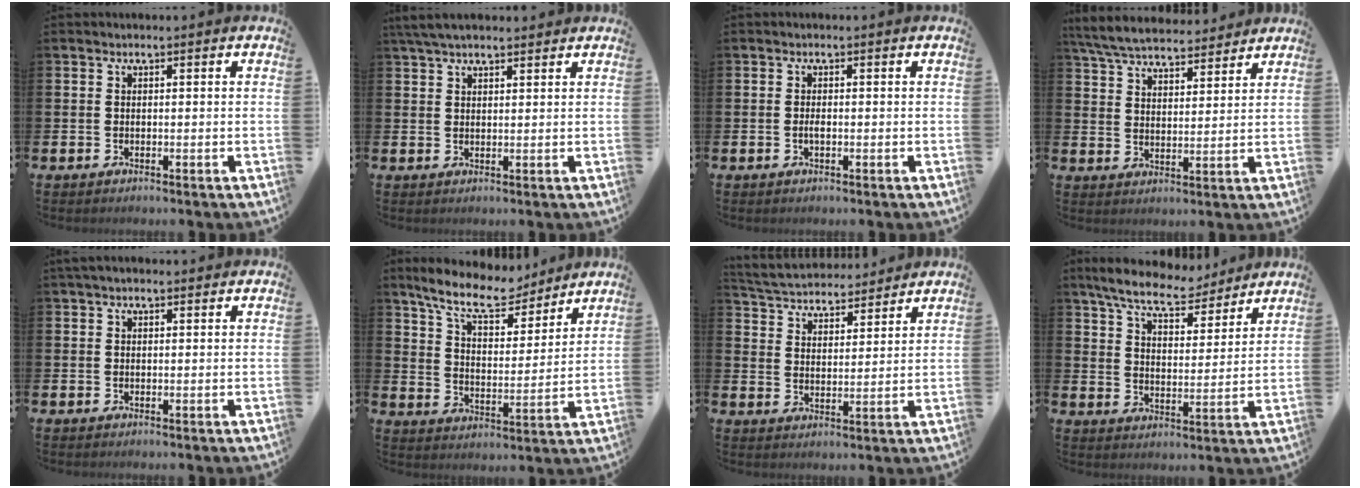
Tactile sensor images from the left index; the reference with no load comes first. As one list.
[{"total": 4.0, "force": [3.5, 1.1, 1.7], "torque": [-0.036, -0.005, 0.063]}, {"total": 0.9, "force": [-0.3, 0.3, 0.8], "torque": [-0.011, -0.002, -0.007]}, {"total": 6.6, "force": [6.3, 1.4, 1.5], "torque": [-0.054, -0.031, 0.114]}, {"total": 1.4, "force": [1.1, 0.5, 0.7], "torque": [-0.002, 0.000, 0.017]}, {"total": 10.1, "force": [9.0, 2.9, 3.8], "torque": [-0.097, -0.053, 0.158]}, {"total": 4.7, "force": [4.6, 1.2, -0.1], "torque": [-0.025, -0.035, 0.078]}, {"total": 8.4, "force": [7.8, 1.7, 2.8], "torque": [-0.079, -0.043, 0.138]}]